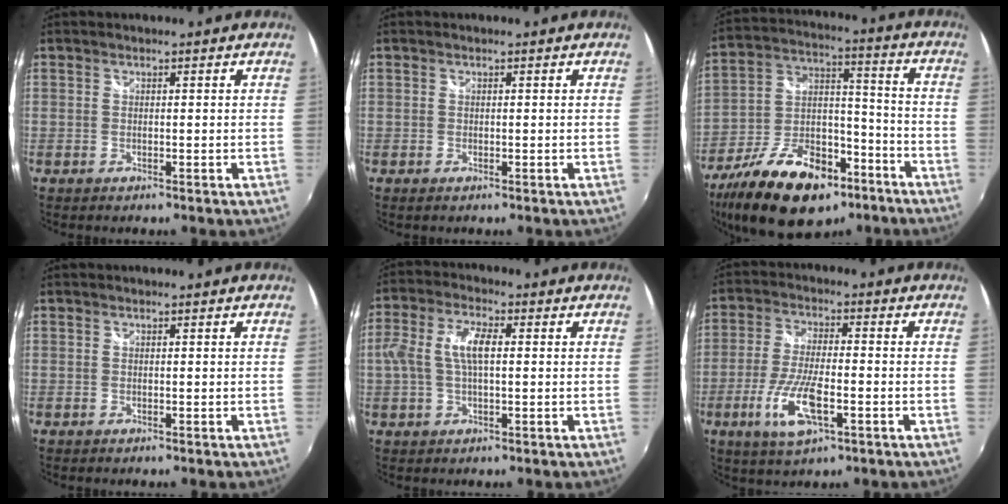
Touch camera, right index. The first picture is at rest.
{"total": 0.0}
{"total": 23.5, "force": [-14.3, 12.2, 14.1], "torque": [-0.276, 0.000, -0.227]}
{"total": 0.0}
{"total": 7.8, "force": [0.5, 3.0, 7.1], "torque": [-0.146, 0.012, 0.011]}
{"total": 10.7, "force": [-4.1, 3.2, 9.3], "torque": [-0.196, -0.013, -0.077]}